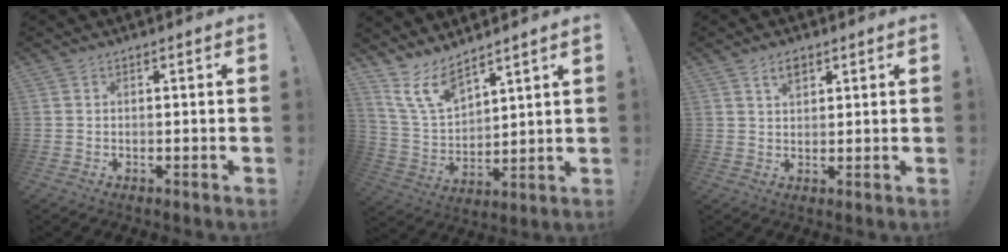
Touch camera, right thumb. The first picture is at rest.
{"total": 11.2, "force": [8.7, 4.6, 5.3], "torque": [-0.121, -0.056, 0.170]}
{"total": 3.8, "force": [2.3, 2.0, 2.1], "torque": [-0.029, -0.007, 0.038]}